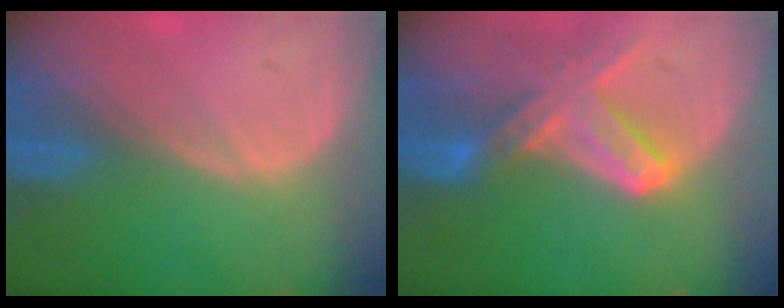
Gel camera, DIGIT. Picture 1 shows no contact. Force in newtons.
{"total": 7.7, "press": 6.9, "slide": 3.6}